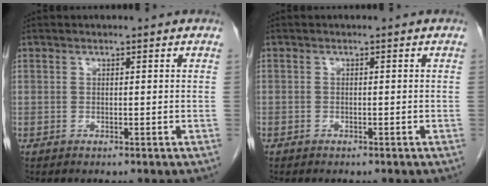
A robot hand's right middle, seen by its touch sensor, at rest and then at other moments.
{"total": 0.5, "force": [-0.4, 0.3, 0.1], "torque": [-0.007, 0.002, -0.008]}